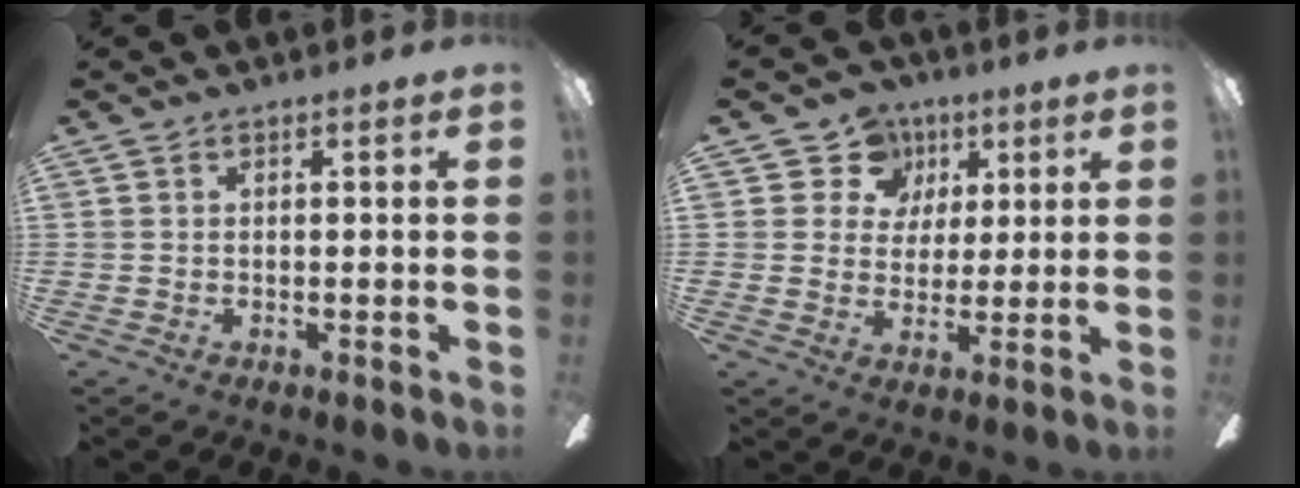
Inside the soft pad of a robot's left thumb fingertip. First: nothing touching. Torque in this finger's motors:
{"motor_torque": [0.26, 0.03, 0.03, -0.13, -0.08]}